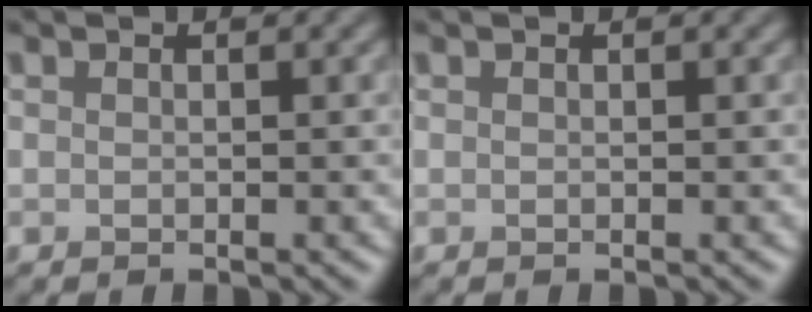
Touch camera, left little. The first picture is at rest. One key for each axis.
{"total": 0.0}